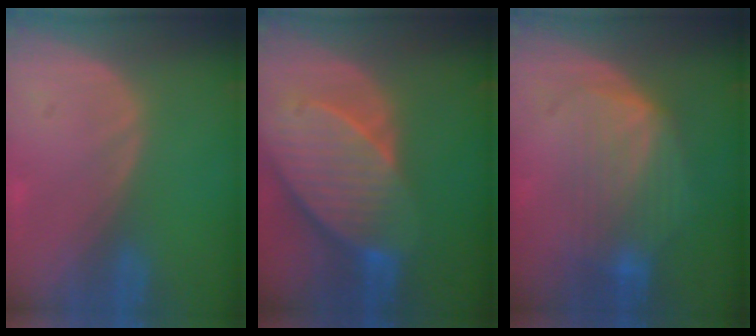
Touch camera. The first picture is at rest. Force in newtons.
{"total": 10.7, "press": 9.4, "slide": 5.0}
{"total": 7.3, "press": 7.2, "slide": 1.4}